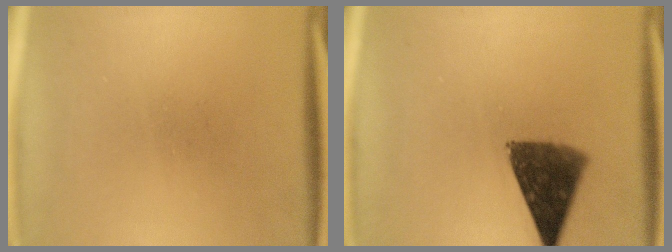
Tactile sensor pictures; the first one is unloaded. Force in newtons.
{"total": 9.9}